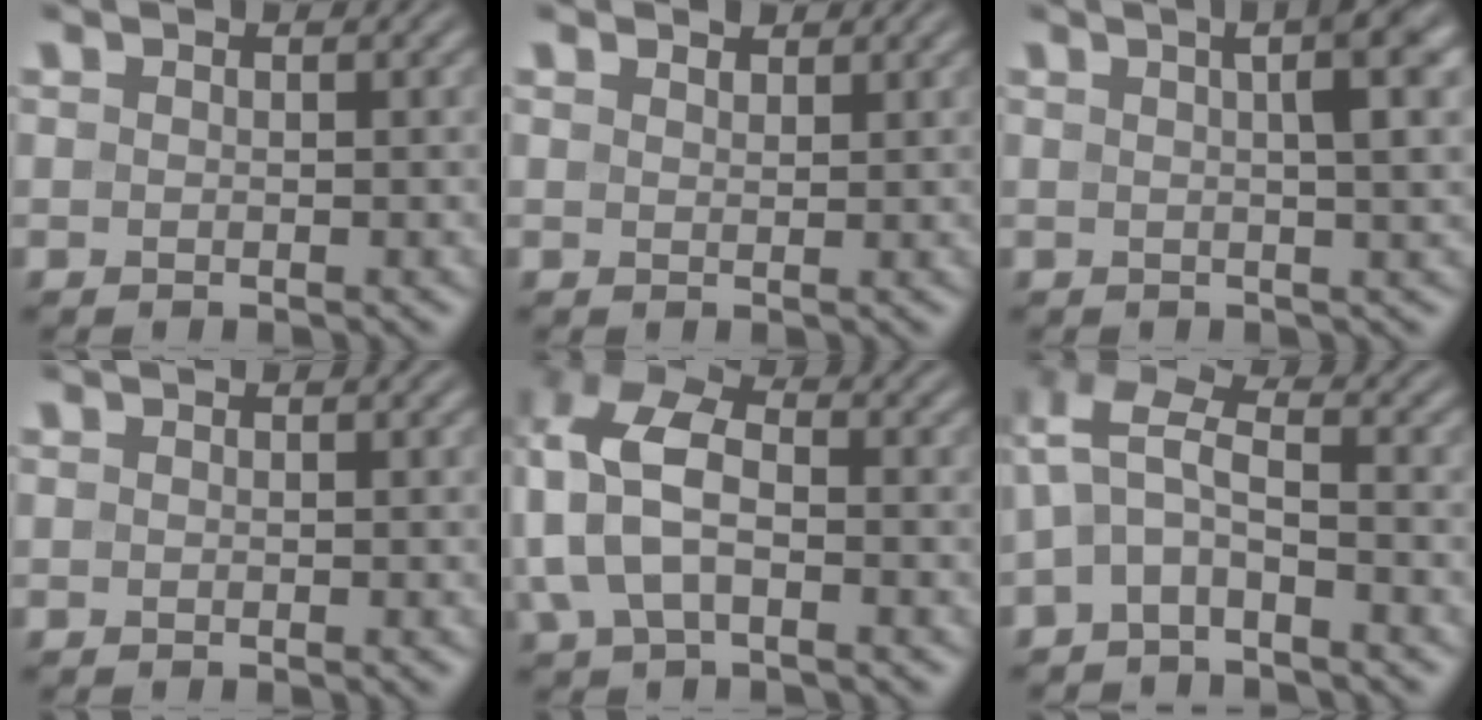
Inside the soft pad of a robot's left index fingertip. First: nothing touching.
{"total": 1.2, "force": [1.1, 0.5, 0.4], "torque": [-0.008, -0.001, 0.018]}
{"total": 5.6, "force": [1.6, 1.2, 5.3], "torque": [-0.053, 0.018, 0.017]}
{"total": 0.0}
{"total": 8.4, "force": [0.0, 5.0, 6.7], "torque": [-0.173, 0.016, -0.010]}
{"total": 4.2, "force": [-1.0, 1.8, 3.7], "torque": [-0.077, 0.016, -0.034]}